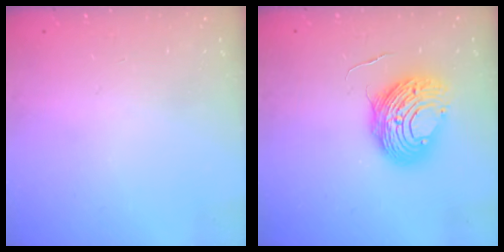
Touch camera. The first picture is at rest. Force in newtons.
{"total": 12.2, "press": 12.2, "slide": 1.4}